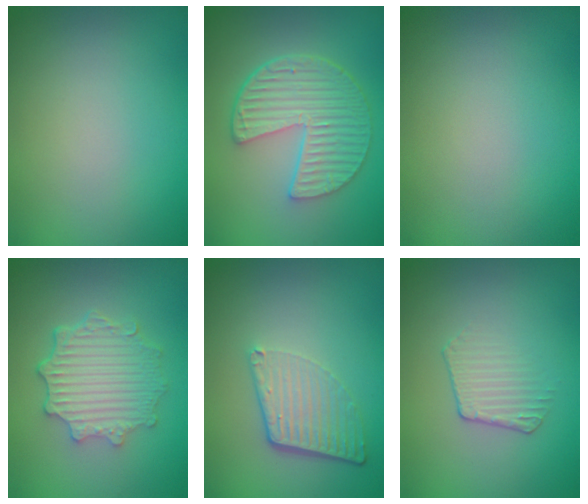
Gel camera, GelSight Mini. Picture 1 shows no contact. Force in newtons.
{"total": 6.3, "press": 4.6, "slide": 4.4}
{"total": 0.0}
{"total": 4.7, "press": 3.8, "slide": 2.8}
{"total": 4.3, "press": 2.9, "slide": 3.2}
{"total": 1.8, "press": 0.9, "slide": 1.5}